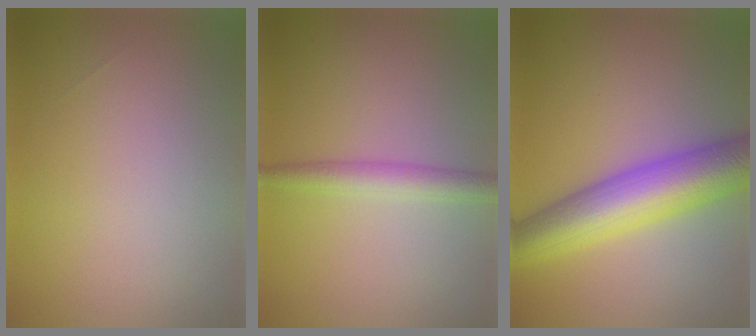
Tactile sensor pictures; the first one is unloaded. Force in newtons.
{"total": 2.7, "press": 2.7, "slide": 0.1}
{"total": 9.1, "press": 9.0, "slide": 0.4}